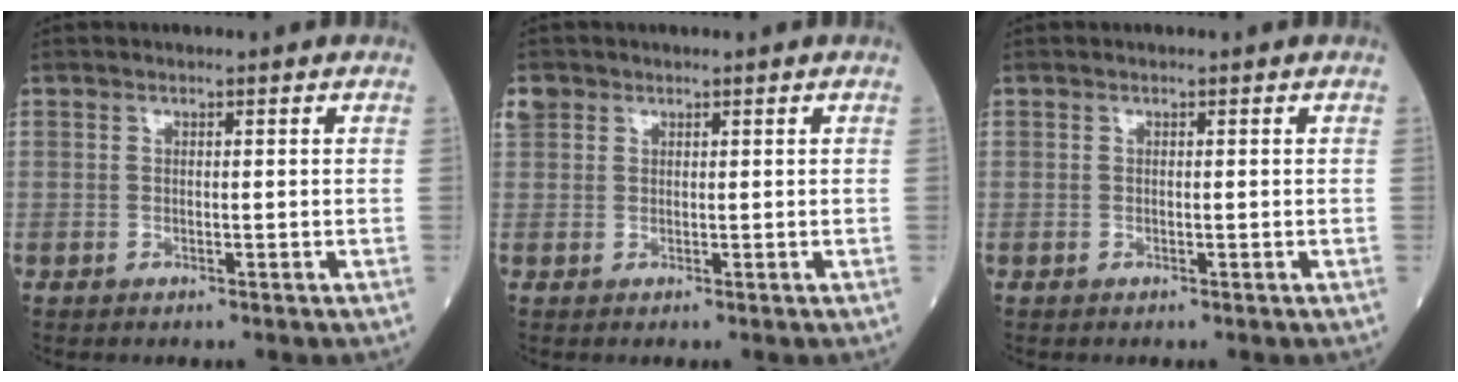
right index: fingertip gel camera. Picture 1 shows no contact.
{"total": 2.0, "force": [0.9, 1.7, 0.4], "torque": [-0.009, 0.018, 0.016]}
{"total": 0.0}